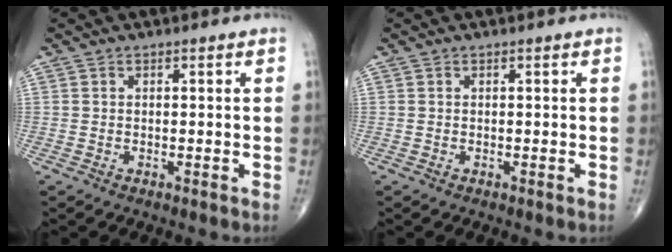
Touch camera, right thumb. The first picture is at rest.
{"total": 0.0}